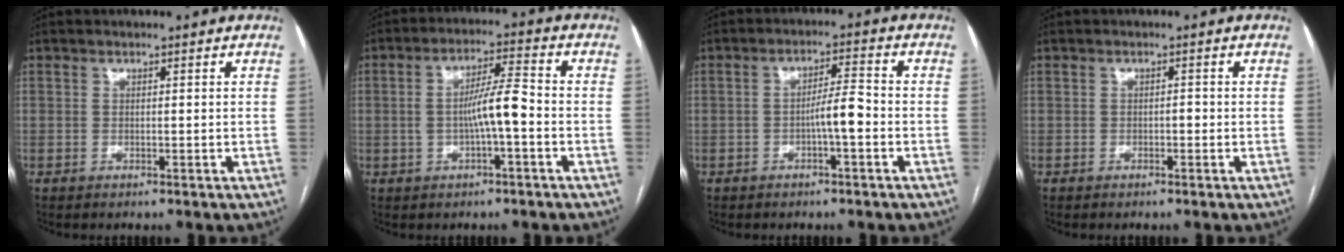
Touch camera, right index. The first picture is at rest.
{"total": 6.6, "force": [-1.1, 0.8, 6.5], "torque": [-0.120, 0.017, -0.019]}
{"total": 4.5, "force": [-1.4, 0.3, 4.2], "torque": [-0.070, 0.009, -0.024]}
{"total": 0.8, "force": [-0.3, 0.3, 0.6], "torque": [-0.009, 0.002, -0.006]}